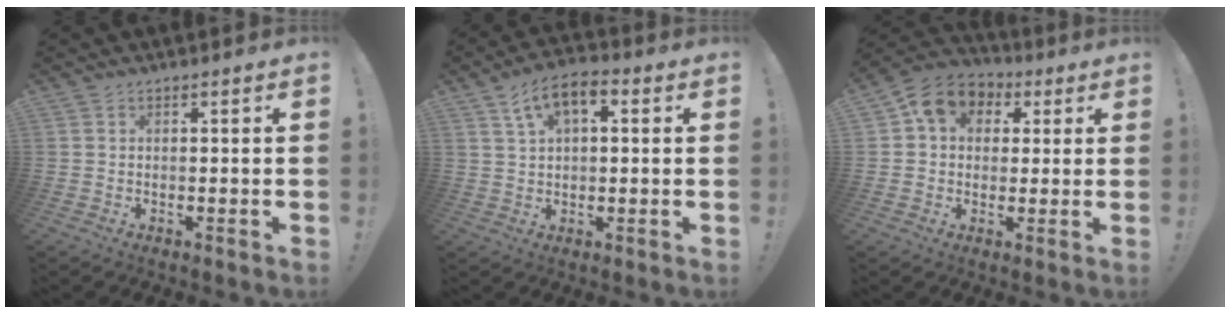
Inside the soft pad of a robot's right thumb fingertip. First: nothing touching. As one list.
[{"total": 8.2, "force": [3.1, 4.4, 6.2], "torque": [-0.097, 0.000, 0.058]}, {"total": 9.6, "force": [2.9, 8.0, 4.6], "torque": [-0.061, -0.001, 0.057]}]